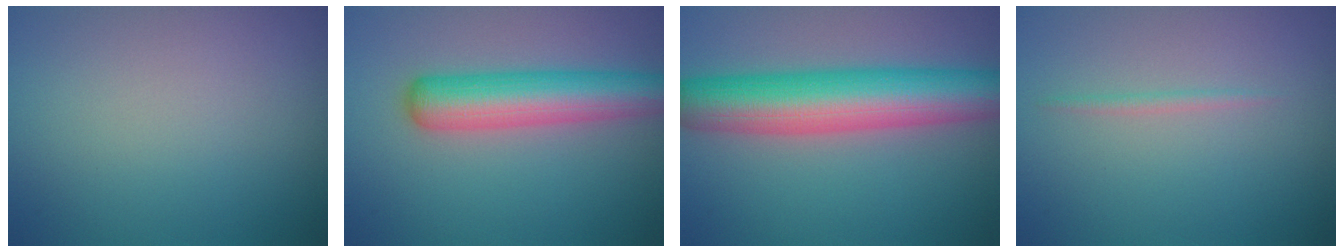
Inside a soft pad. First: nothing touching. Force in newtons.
{"total": 5.9, "press": 5.9, "slide": 0.2}
{"total": 9.4, "press": 9.3, "slide": 0.2}
{"total": 0.7, "press": 0.7, "slide": 0.1}